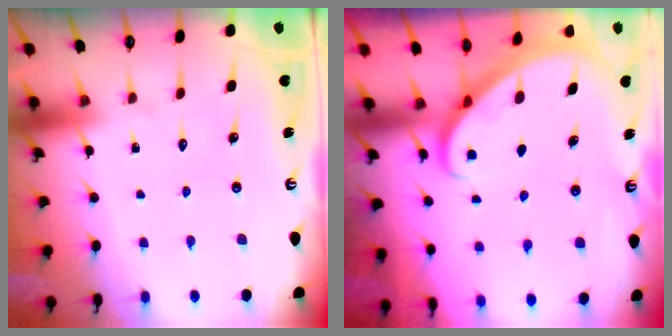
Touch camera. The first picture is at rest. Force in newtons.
{"total": 2.8, "press": 2.8, "slide": 0.2}